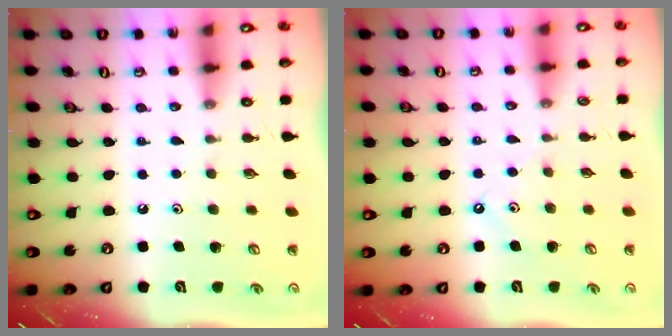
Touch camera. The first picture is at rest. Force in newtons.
{"total": 3.0, "press": 3.0, "slide": 0.4}